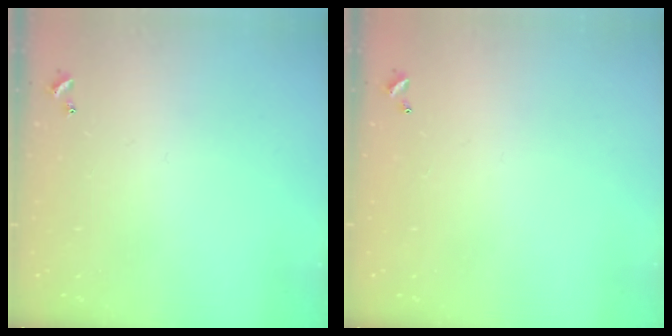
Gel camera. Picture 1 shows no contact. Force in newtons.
{"total": 2.8, "press": 2.8, "slide": 0.1}